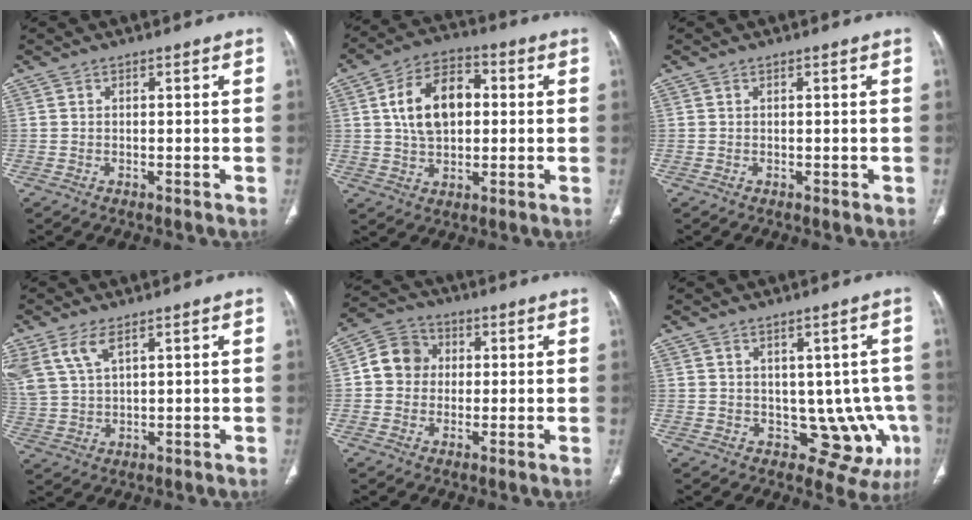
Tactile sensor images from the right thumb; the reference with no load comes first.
{"total": 12.9, "force": [2.0, 8.2, 9.8], "torque": [-0.154, 0.017, 0.031]}
{"total": 0.0}
{"total": 7.6, "force": [4.5, 3.1, 5.3], "torque": [-0.125, -0.007, 0.103]}
{"total": 7.6, "force": [0.6, 6.9, 3.1], "torque": [-0.035, 0.016, -0.002]}
{"total": 9.7, "force": [-0.2, 6.5, 7.2], "torque": [-0.049, -0.007, 0.022]}